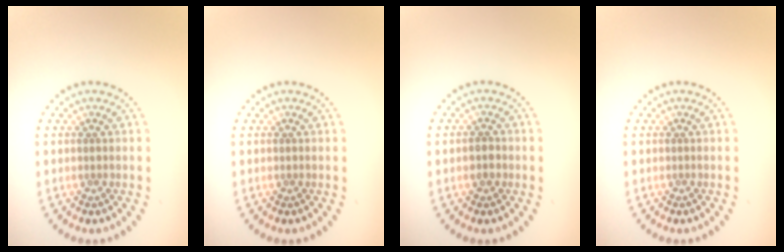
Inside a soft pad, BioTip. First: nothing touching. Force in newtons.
{"total": 0.0}
{"total": 1.6, "press": 1.6, "slide": 0.3}
{"total": 0.0}